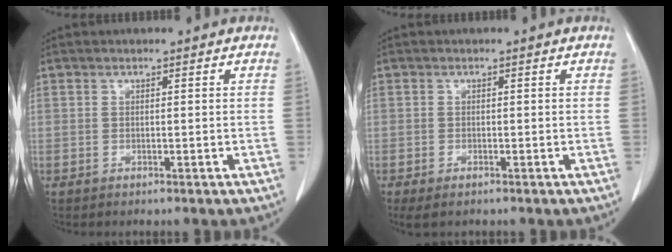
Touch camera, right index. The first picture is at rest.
{"total": 2.4, "force": [-1.6, 0.9, 1.5], "torque": [-0.029, -0.007, -0.022]}